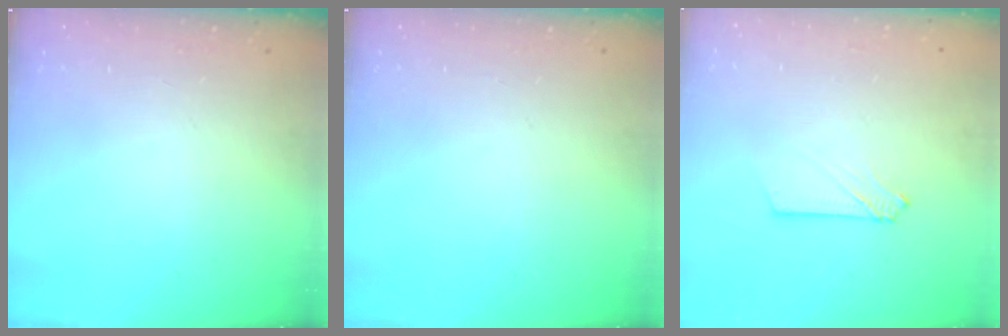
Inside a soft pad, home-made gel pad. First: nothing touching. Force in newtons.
{"total": 0.0}
{"total": 3.0, "press": 3.0, "slide": 0.4}